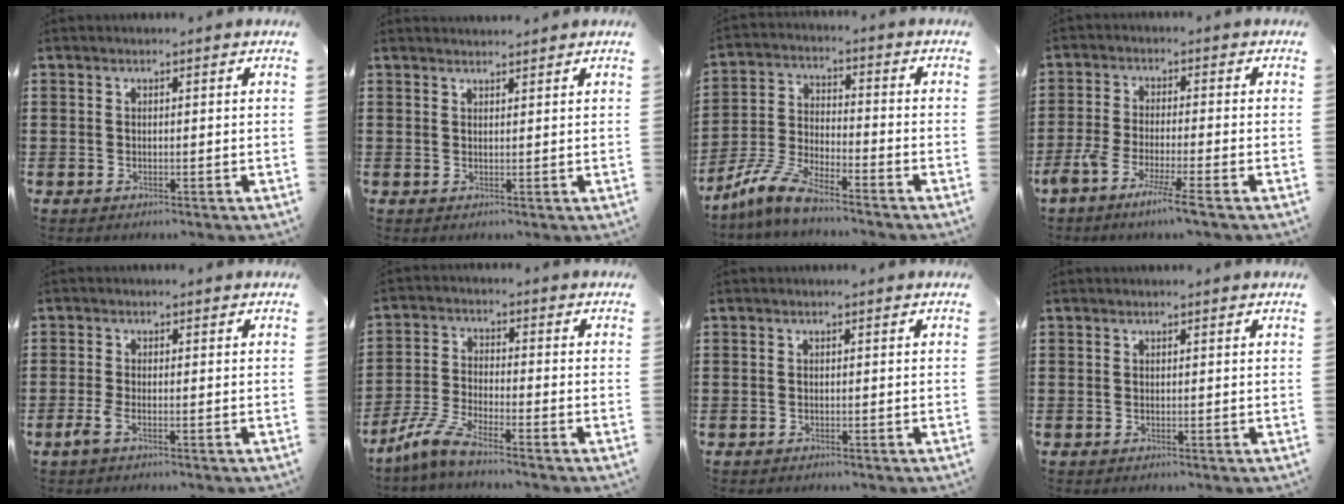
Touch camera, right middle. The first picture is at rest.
{"total": 1.3, "force": [1.3, 0.0, 0.0], "torque": [-0.003, 0.001, 0.025]}
{"total": 8.2, "force": [-7.0, 1.0, 4.1], "torque": [-0.102, -0.003, -0.141]}
{"total": 5.6, "force": [-4.2, -0.3, 3.6], "torque": [-0.080, -0.018, -0.079]}
{"total": 2.4, "force": [-1.2, 0.5, 2.0], "torque": [-0.057, -0.010, -0.028]}
{"total": 7.4, "force": [-6.2, 0.7, 3.9], "torque": [-0.101, -0.011, -0.126]}
{"total": 0.5, "force": [-0.5, -0.1, 0.0], "torque": [-0.001, -0.002, -0.010]}
{"total": 0.0}